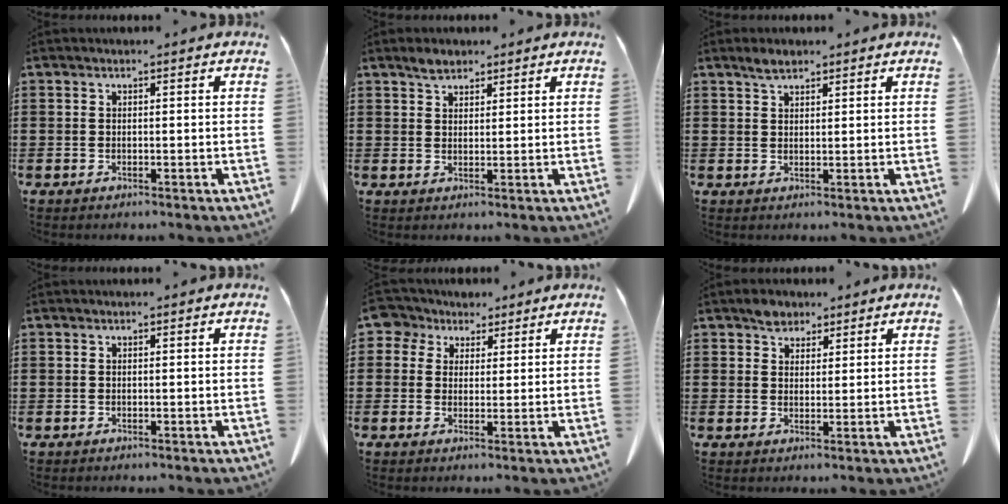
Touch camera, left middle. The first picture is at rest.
{"total": 2.5, "force": [2.0, 1.1, 0.9], "torque": [-0.014, 0.000, 0.037]}
{"total": 2.3, "force": [1.9, 0.8, 1.2], "torque": [-0.025, 0.004, 0.035]}
{"total": 0.0}
{"total": 4.7, "force": [2.9, 3.6, 0.8], "torque": [-0.033, 0.002, 0.049]}
{"total": 3.2, "force": [2.6, 1.9, 0.7], "torque": [-0.012, 0.003, 0.049]}